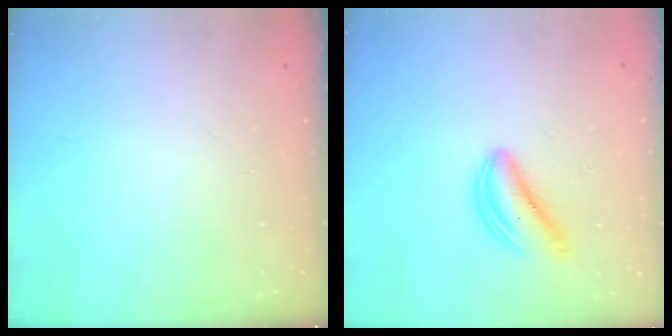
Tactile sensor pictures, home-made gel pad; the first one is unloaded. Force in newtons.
{"total": 5.2, "press": 5.1, "slide": 0.9}